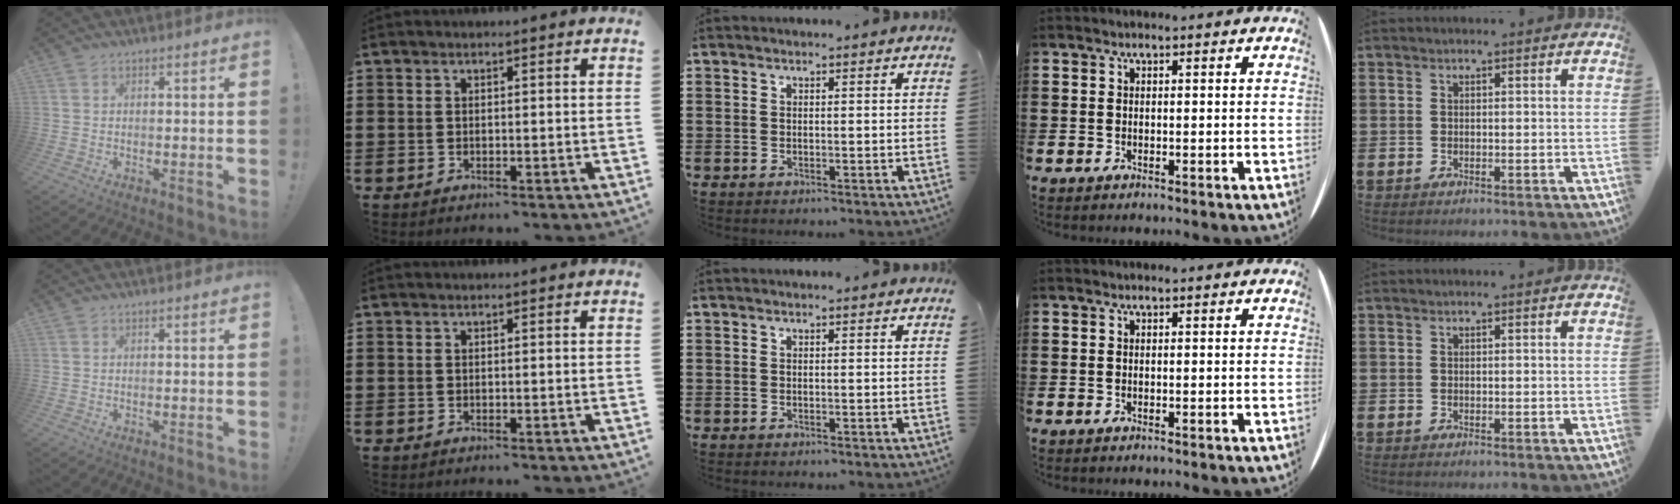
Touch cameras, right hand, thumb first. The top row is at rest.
{}